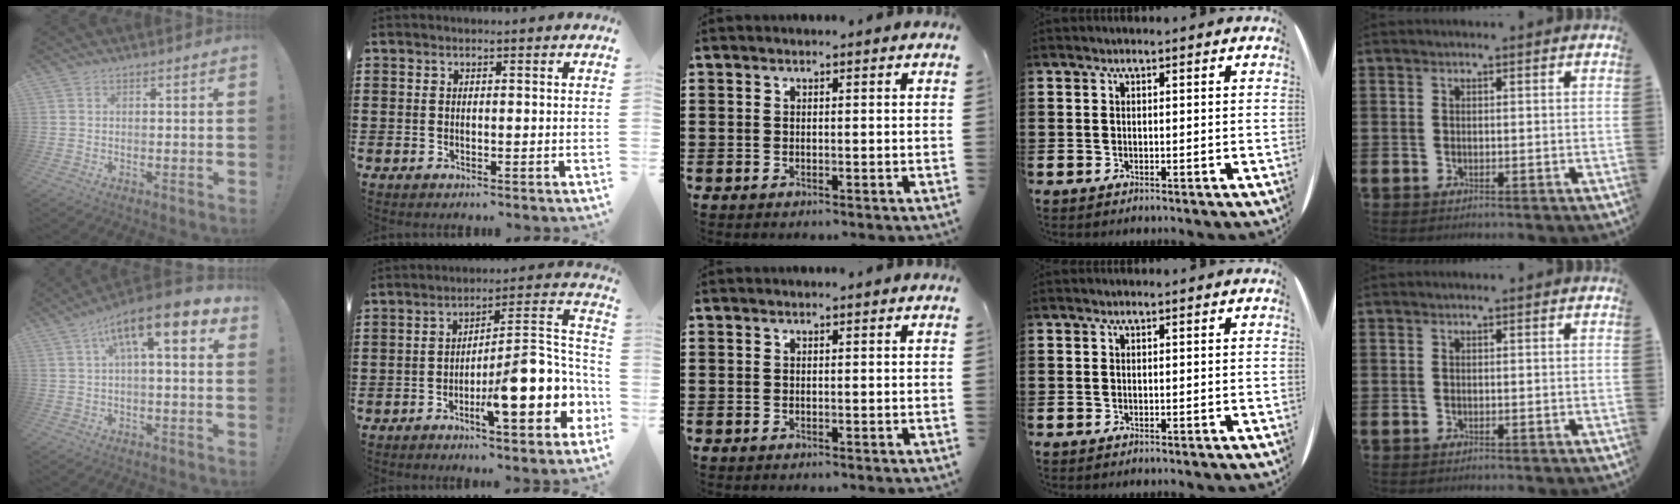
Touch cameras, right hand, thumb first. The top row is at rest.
{"thumb": {"total": 12.0, "force": [4.9, 2.8, 10.6], "torque": [-0.170, -0.020, 0.076]}, "index": {"total": 11.8, "force": [-4.9, 2.8, 10.4], "torque": [-0.150, -0.015, -0.091]}}